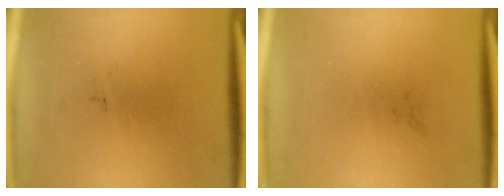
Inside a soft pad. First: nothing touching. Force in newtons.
{"total": 0.0}